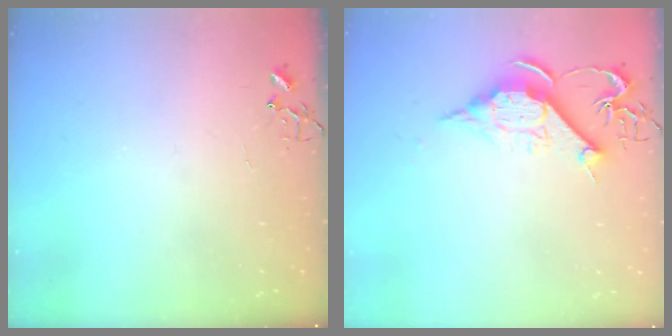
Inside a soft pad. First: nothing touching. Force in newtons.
{"total": 11.7, "press": 11.7, "slide": 0.9}